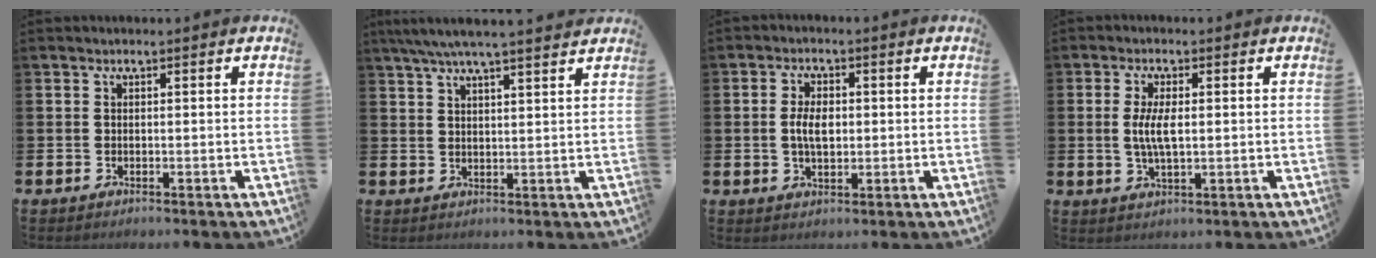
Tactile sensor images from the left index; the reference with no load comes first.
{"total": 5.6, "force": [5.0, -0.1, 2.3], "torque": [-0.053, -0.016, 0.089]}
{"total": 4.1, "force": [0.2, 2.3, 3.3], "torque": [-0.044, 0.002, -0.002]}
{"total": 4.5, "force": [0.5, 1.7, 4.1], "torque": [-0.074, 0.004, 0.005]}